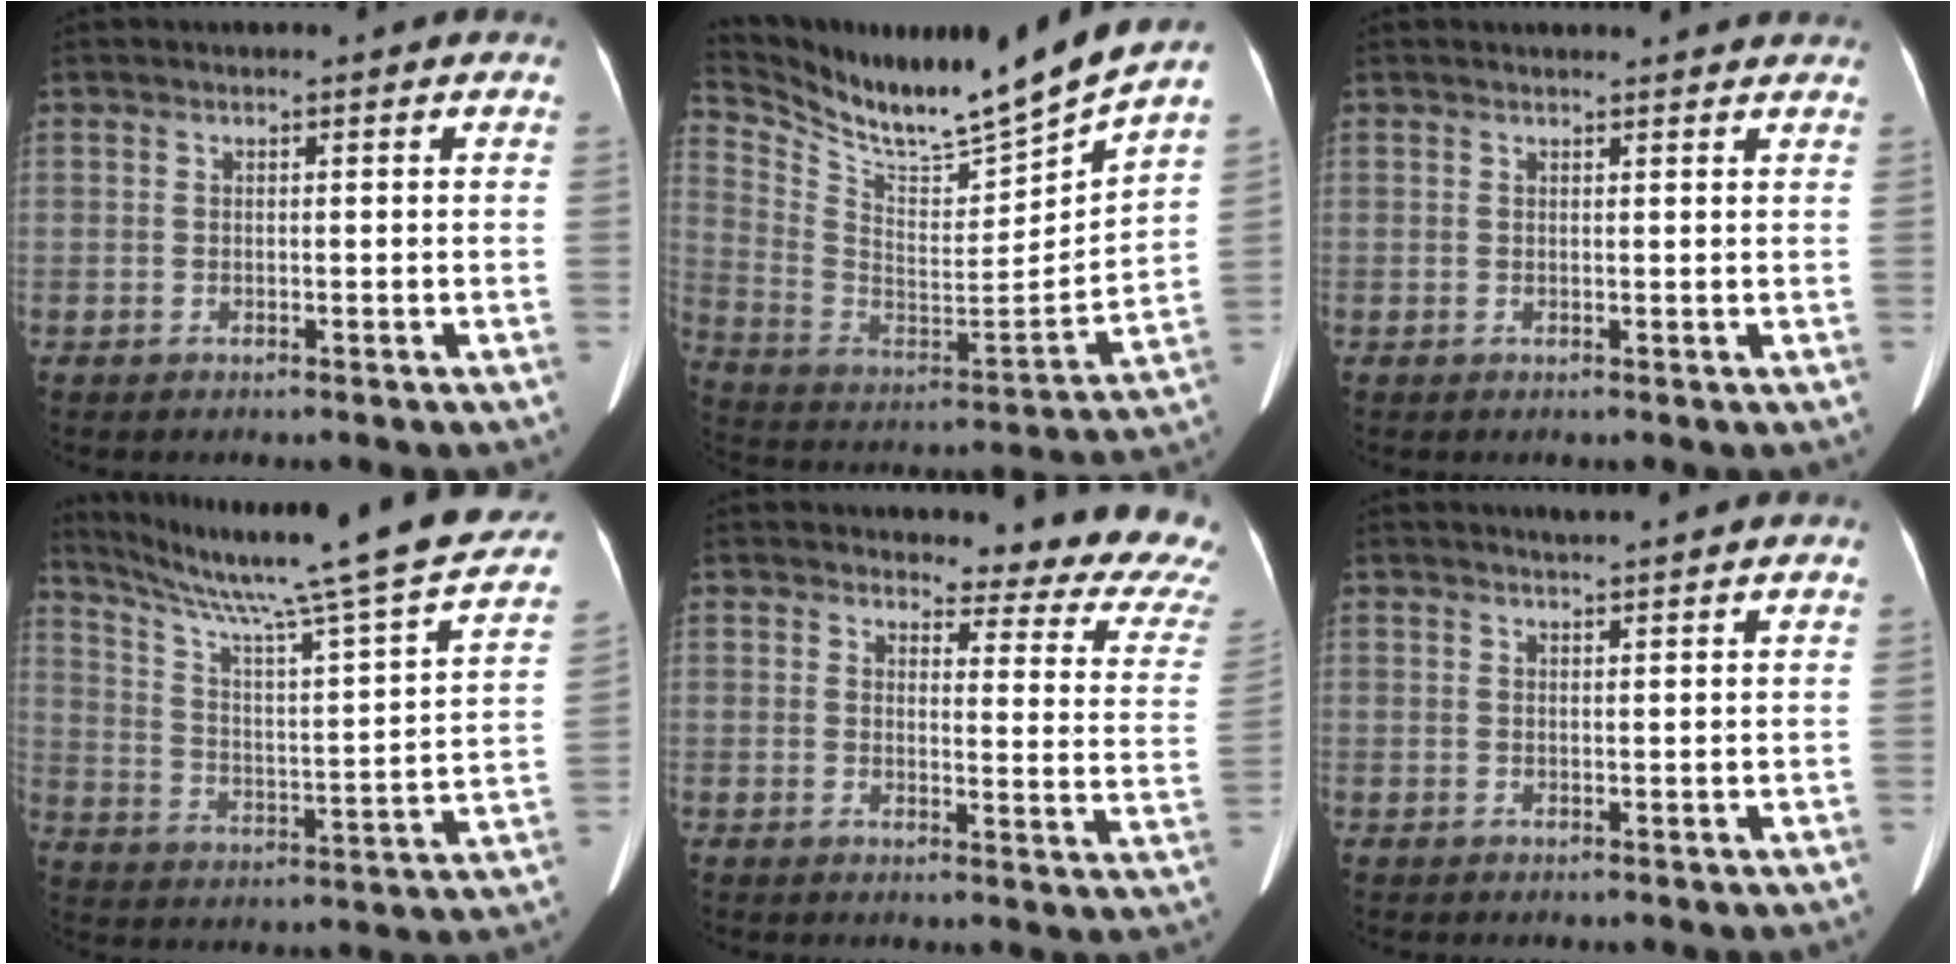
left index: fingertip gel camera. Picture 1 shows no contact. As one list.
[{"total": 19.7, "force": [17.8, -1.2, 8.5], "torque": [-0.168, -0.061, 0.298]}, {"total": 4.7, "force": [4.6, 0.5, 1.1], "torque": [-0.013, 0.015, 0.044]}, {"total": 27.3, "force": [22.5, 1.4, 15.6], "torque": [-0.250, -0.035, 0.311]}, {"total": 13.4, "force": [12.9, 1.9, 3.1], "torque": [-0.011, -0.093, 0.112]}, {"total": 1.5, "force": [1.4, -0.5, 0.3], "torque": [-0.005, 0.003, 0.030]}]